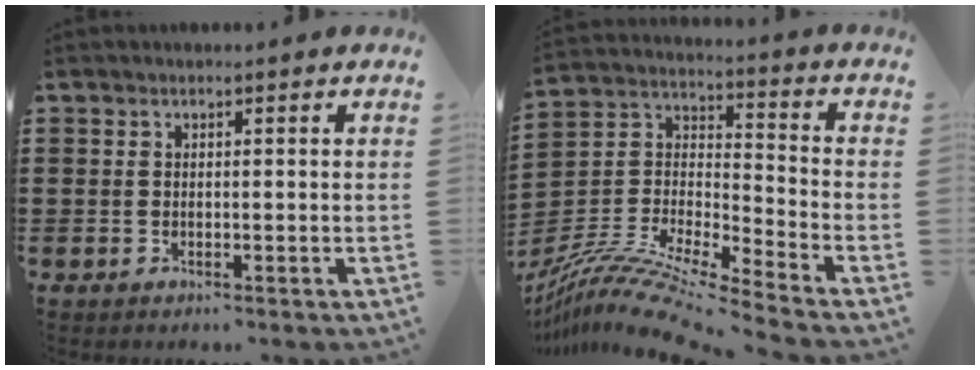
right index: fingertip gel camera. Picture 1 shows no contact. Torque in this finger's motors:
{"motor_torque": [-1.05, 1.09, 0.21, 0.06]}